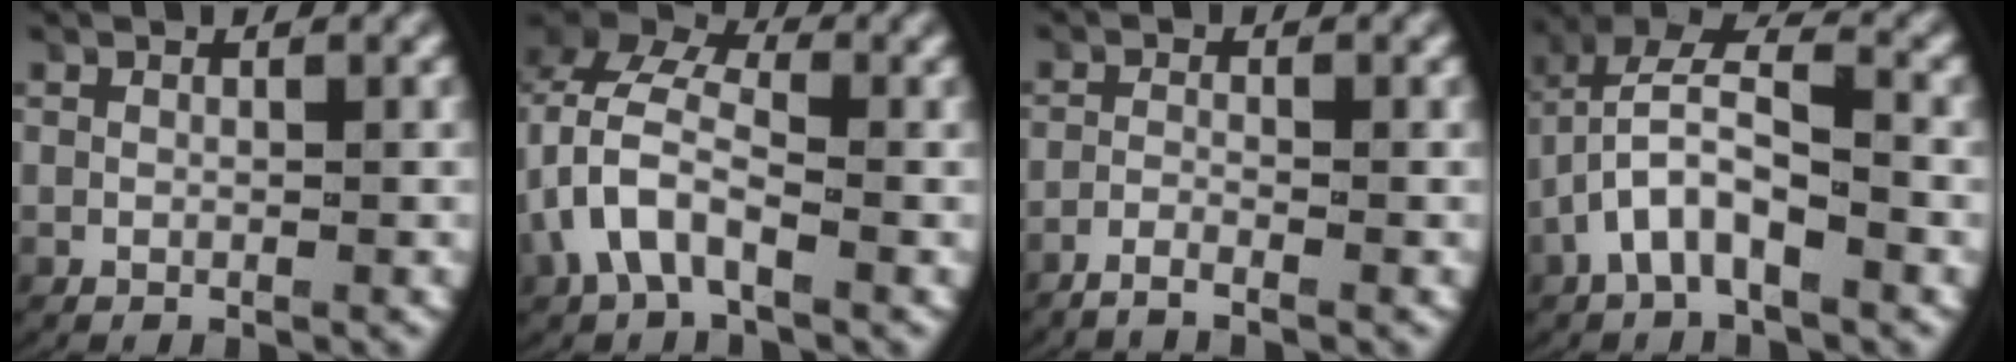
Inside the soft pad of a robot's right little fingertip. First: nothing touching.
{"total": 7.3, "force": [0.7, 5.3, 5.0], "torque": [-0.111, 0.003, 0.000]}
{"total": 2.5, "force": [-2.2, 0.3, 1.0], "torque": [-0.025, -0.006, -0.040]}
{"total": 4.1, "force": [-0.4, 2.5, 3.3], "torque": [-0.074, -0.010, -0.007]}